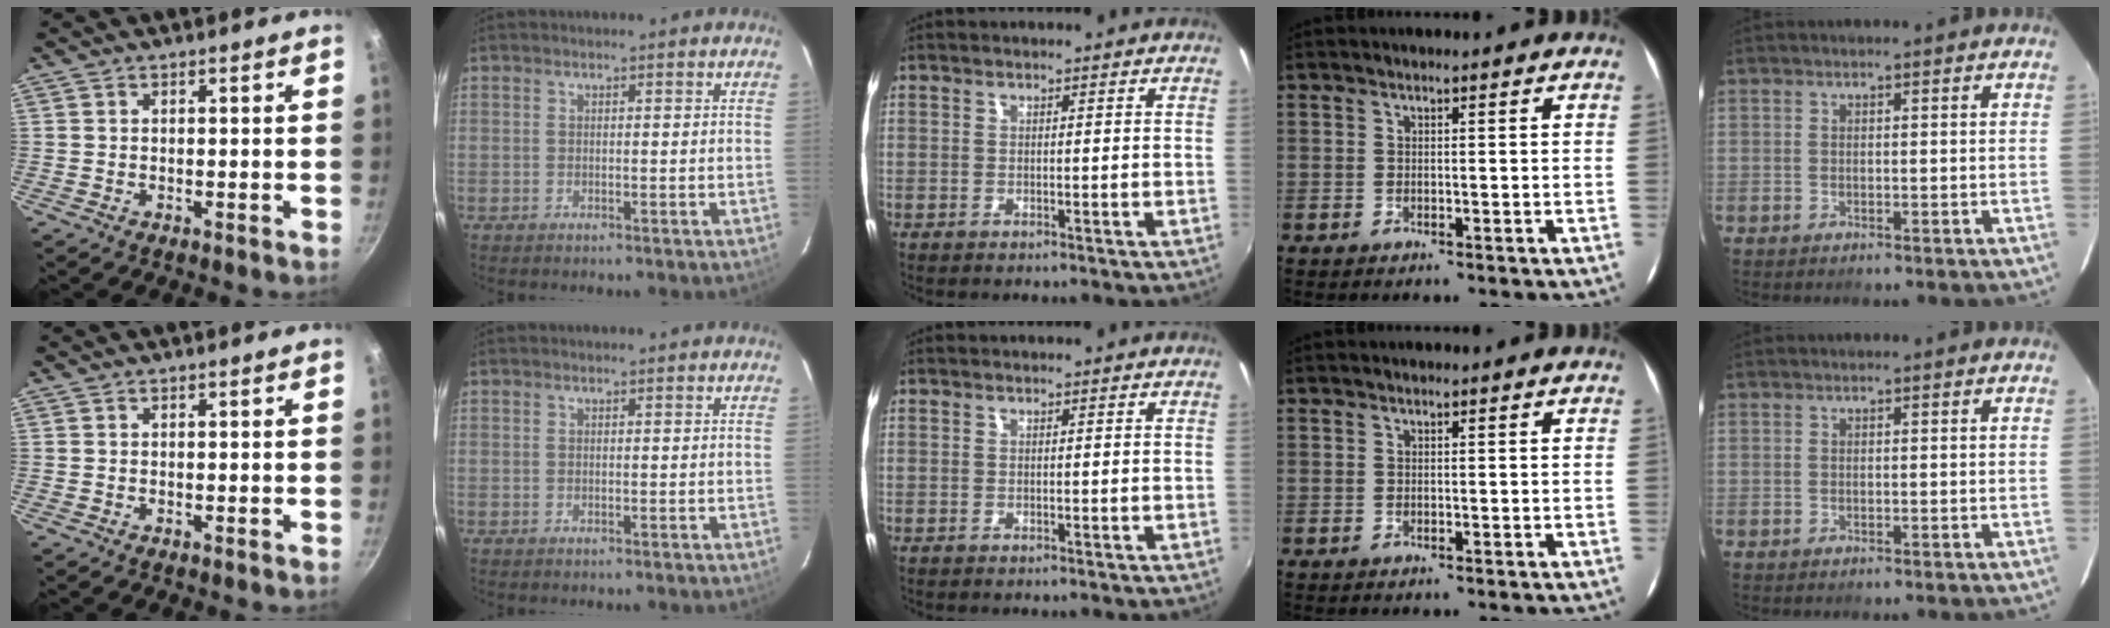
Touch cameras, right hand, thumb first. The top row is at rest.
{}